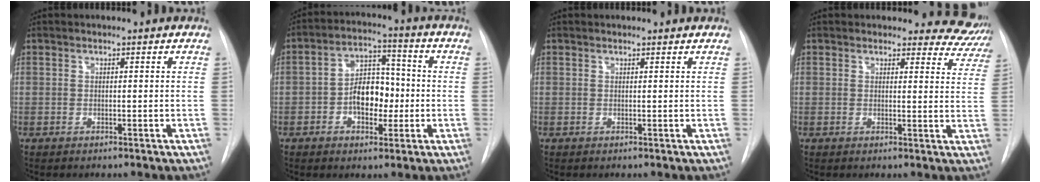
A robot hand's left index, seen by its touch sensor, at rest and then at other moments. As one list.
[{"total": 8.2, "force": [-1.8, 5.0, 6.3], "torque": [-0.108, 0.021, -0.032]}, {"total": 1.4, "force": [1.3, 0.5, 0.3], "torque": [-0.011, 0.009, 0.009]}, {"total": 7.3, "force": [6.7, 2.7, -0.6], "torque": [0.050, -0.036, 0.033]}]